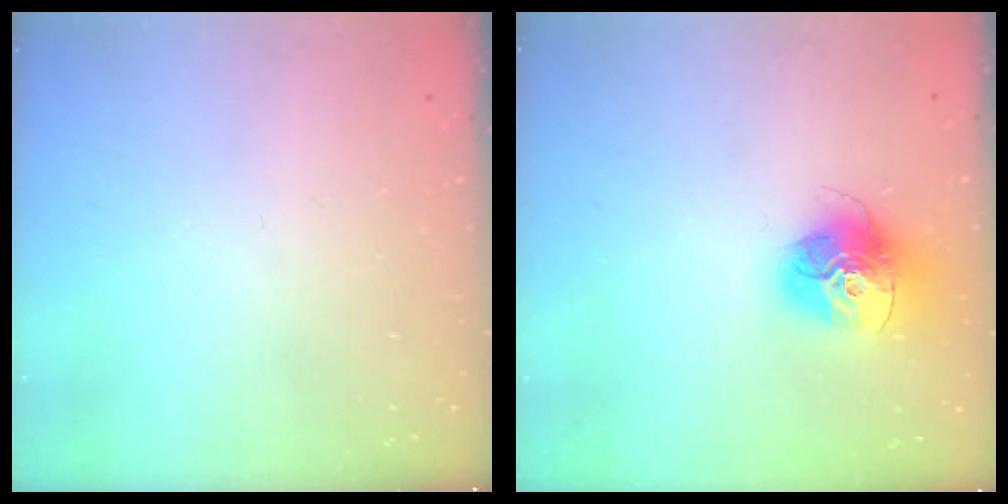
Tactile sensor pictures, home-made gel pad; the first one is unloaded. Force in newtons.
{"total": 15.6, "press": 15.5, "slide": 1.4}